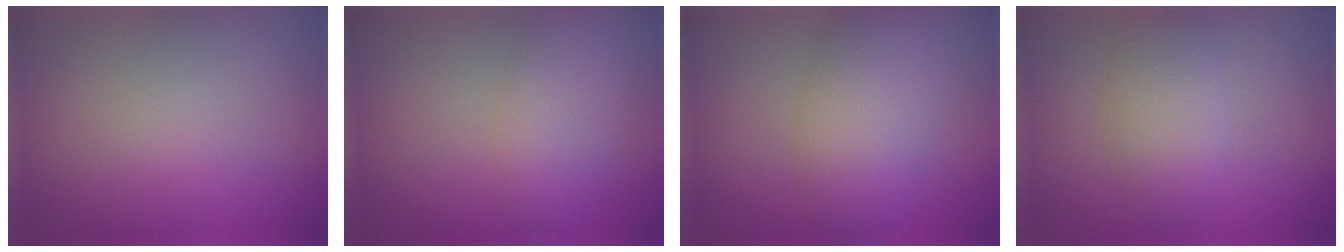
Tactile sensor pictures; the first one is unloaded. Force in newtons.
{"total": 3.8, "press": 3.8, "slide": 0.0}
{"total": 5.9, "press": 5.9, "slide": 0.1}
{"total": 3.4, "press": 3.4, "slide": 0.1}